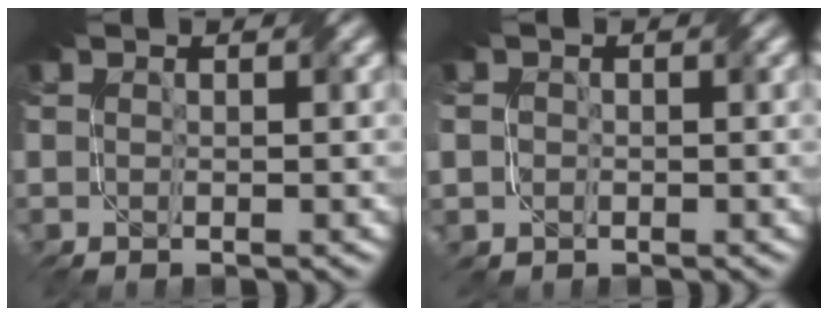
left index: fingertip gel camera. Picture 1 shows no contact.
{"total": 1.8, "force": [0.5, 1.7, -0.2], "torque": [0.002, 0.009, 0.008]}